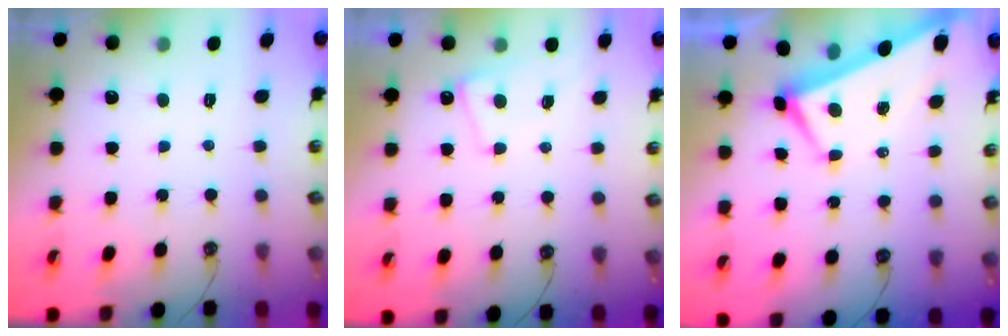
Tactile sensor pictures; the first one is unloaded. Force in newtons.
{"total": 1.6, "press": 1.5, "slide": 0.5}
{"total": 0.9, "press": 0.4, "slide": 0.9}